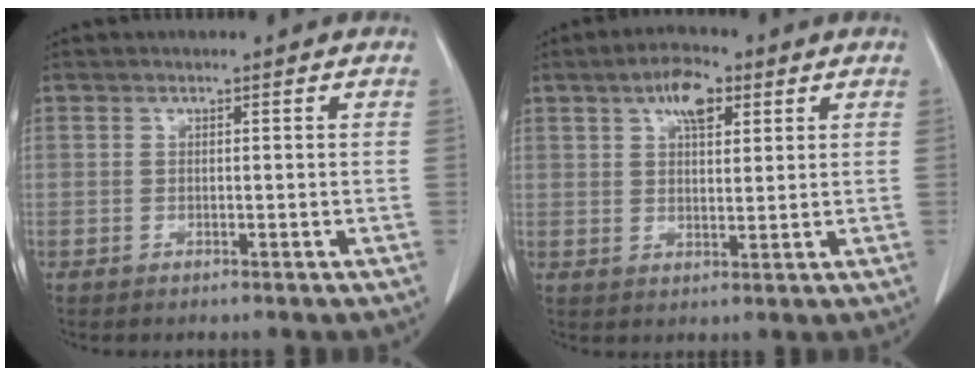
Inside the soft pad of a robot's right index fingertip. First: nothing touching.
{"total": 6.5, "force": [3.2, 3.0, 4.9], "torque": [-0.088, 0.011, 0.054]}